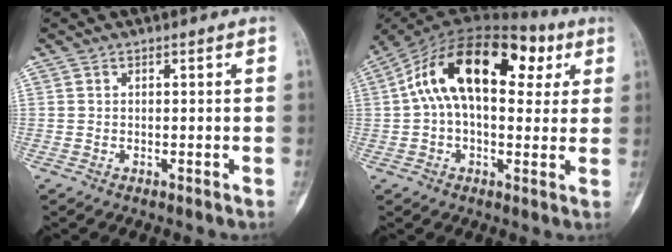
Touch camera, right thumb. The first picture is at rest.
{"total": 20.9, "force": [5.6, 11.8, 16.3], "torque": [-0.257, 0.041, 0.080]}